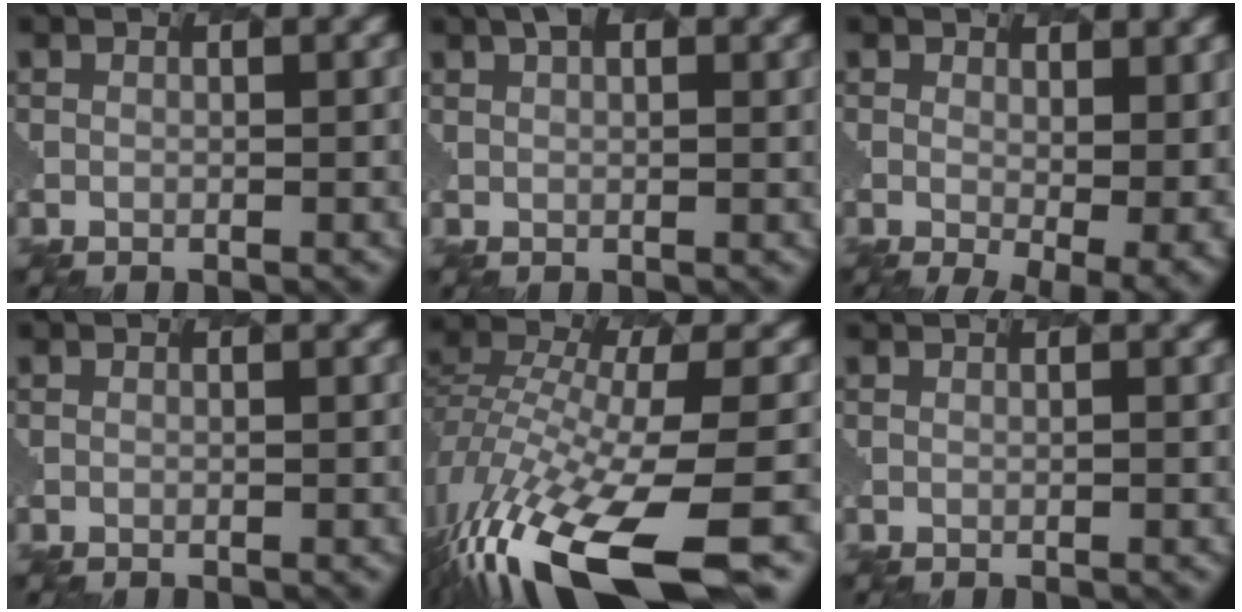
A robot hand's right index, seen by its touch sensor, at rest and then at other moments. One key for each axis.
{"total": 2.0, "fx": 1.3, "fy": 0.6, "fz": 1.3, "tx": -0.014, "ty": 0.014, "tz": 0.011}
{"total": 4.9, "fx": -0.5, "fy": 1.8, "fz": 4.5, "tx": -0.072, "ty": -0.015, "tz": 0.001}
{"total": 0.0}
{"total": 13.9, "fx": -9.2, "fy": 3.9, "fz": 9.7, "tx": -0.240, "ty": -0.011, "tz": -0.152}
{"total": 0.6, "fx": 0.4, "fy": 0.3, "fz": 0.4, "tx": 0.003, "ty": 0.006, "tz": 0.001}